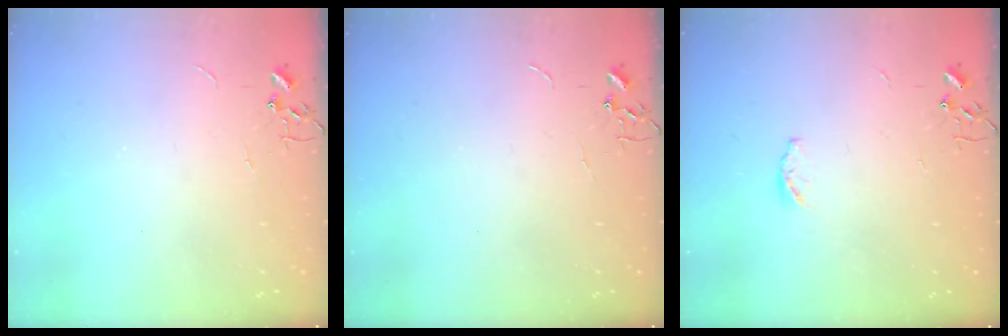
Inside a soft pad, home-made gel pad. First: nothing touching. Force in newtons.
{"total": 0.0}
{"total": 4.0, "press": 4.0, "slide": 0.6}